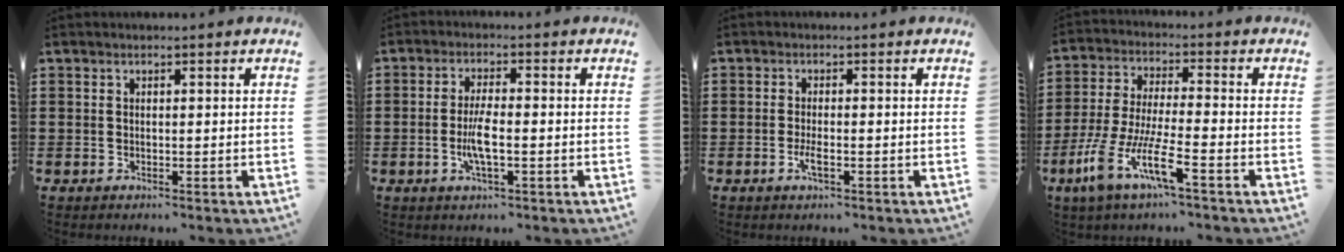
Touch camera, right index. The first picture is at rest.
{"total": 4.7, "force": [-1.3, 1.0, 4.4], "torque": [-0.097, -0.005, -0.029]}
{"total": 2.2, "force": [-0.9, 0.4, 2.0], "torque": [-0.042, -0.003, -0.017]}
{"total": 10.1, "force": [-5.8, 1.5, 8.1], "torque": [-0.196, -0.017, -0.117]}